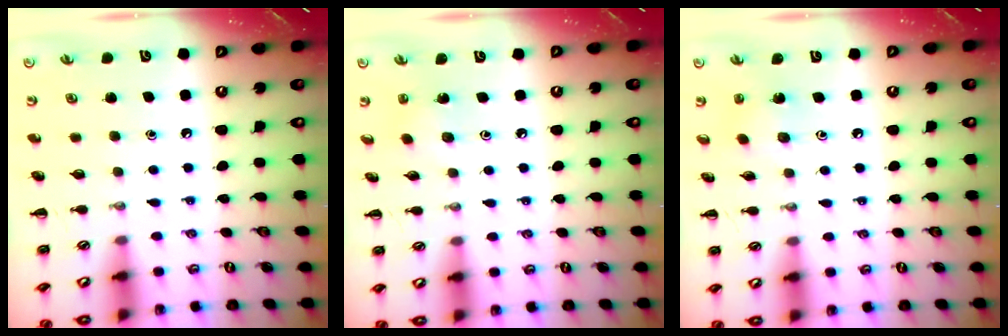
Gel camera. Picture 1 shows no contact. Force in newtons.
{"total": 1.6, "press": 1.4, "slide": 0.7}
{"total": 2.7, "press": 2.6, "slide": 0.7}